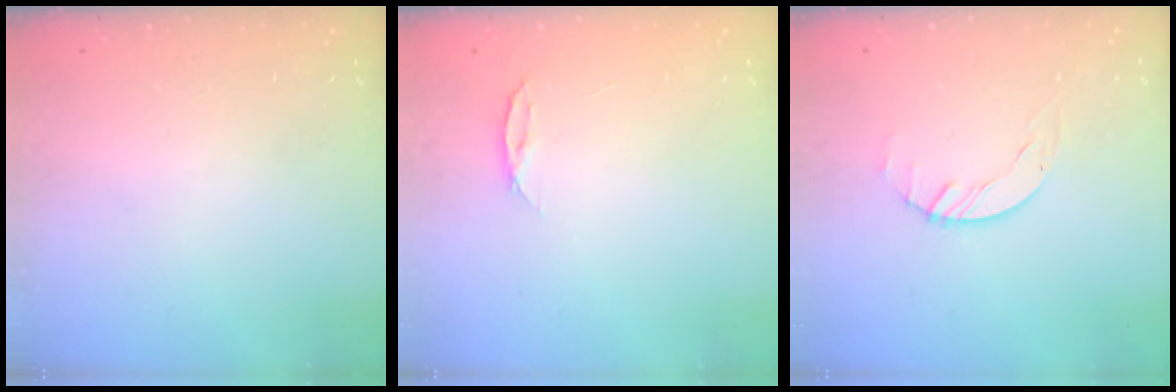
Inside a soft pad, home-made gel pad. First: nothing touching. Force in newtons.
{"total": 4.0, "press": 4.0, "slide": 0.4}
{"total": 1.5, "press": 1.5, "slide": 0.2}